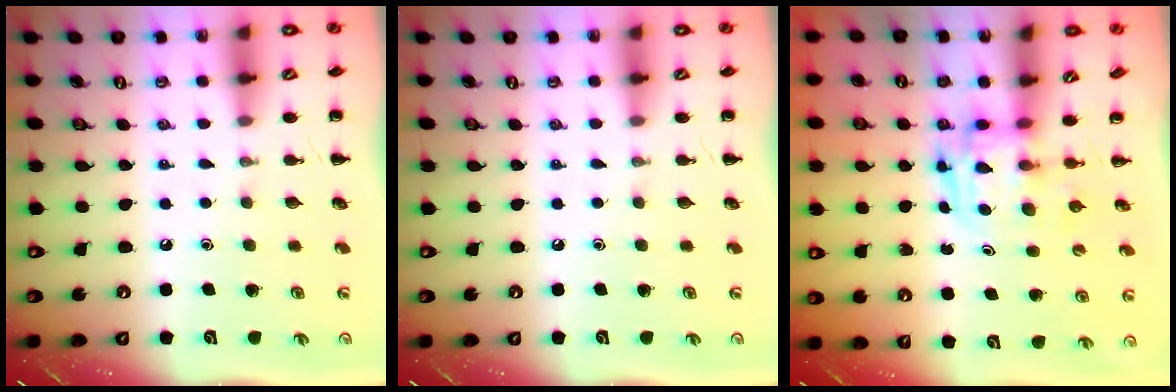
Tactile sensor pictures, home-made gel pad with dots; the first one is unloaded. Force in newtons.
{"total": 0.0}
{"total": 3.3, "press": 3.3, "slide": 0.5}